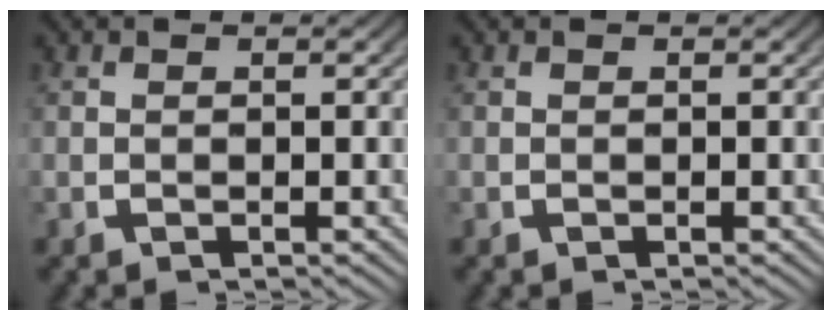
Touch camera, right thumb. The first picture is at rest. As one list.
[{"total": 0.0}]